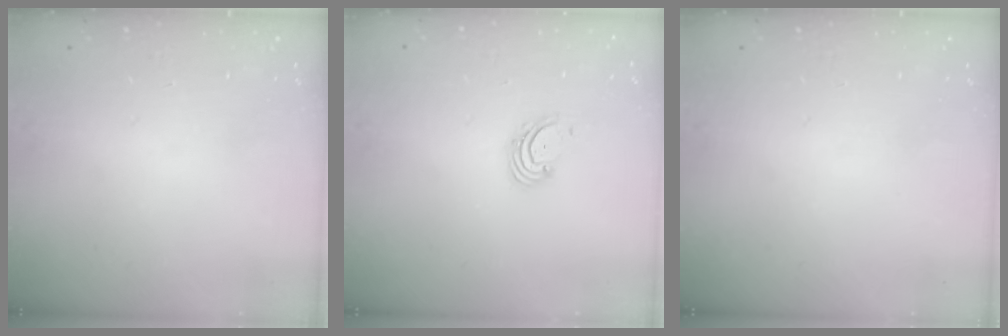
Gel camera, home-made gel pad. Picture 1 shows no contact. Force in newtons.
{"total": 1.8, "press": 1.7, "slide": 0.7}
{"total": 0.0}